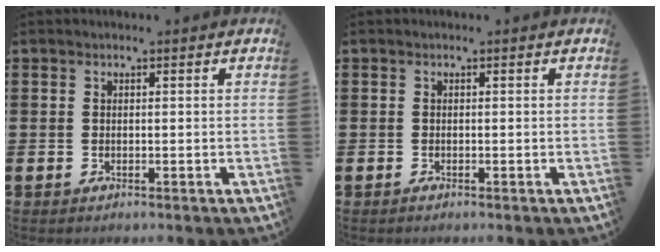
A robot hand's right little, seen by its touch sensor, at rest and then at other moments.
{"total": 0.0}